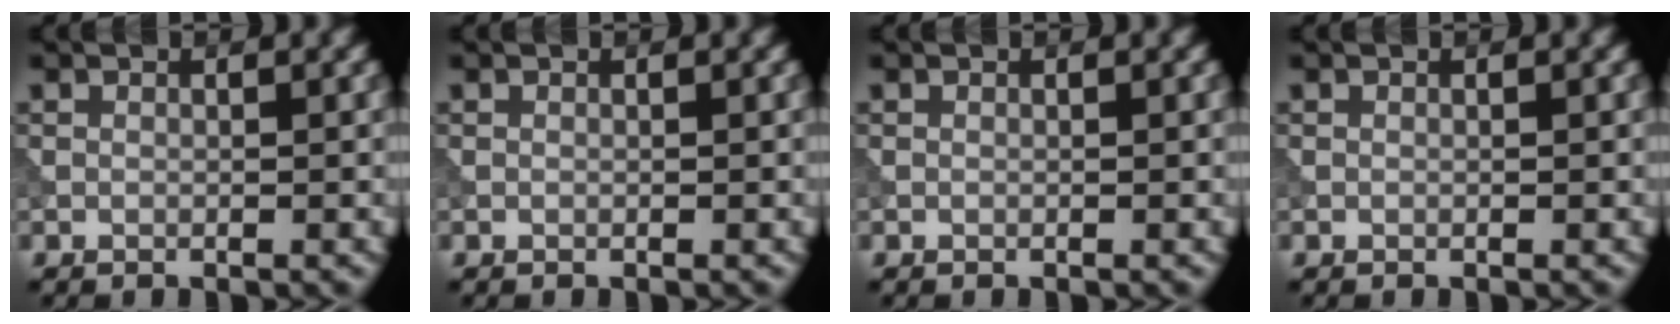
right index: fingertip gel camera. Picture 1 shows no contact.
{"total": 0.0}
{"total": 0.0}
{"total": 0.0}